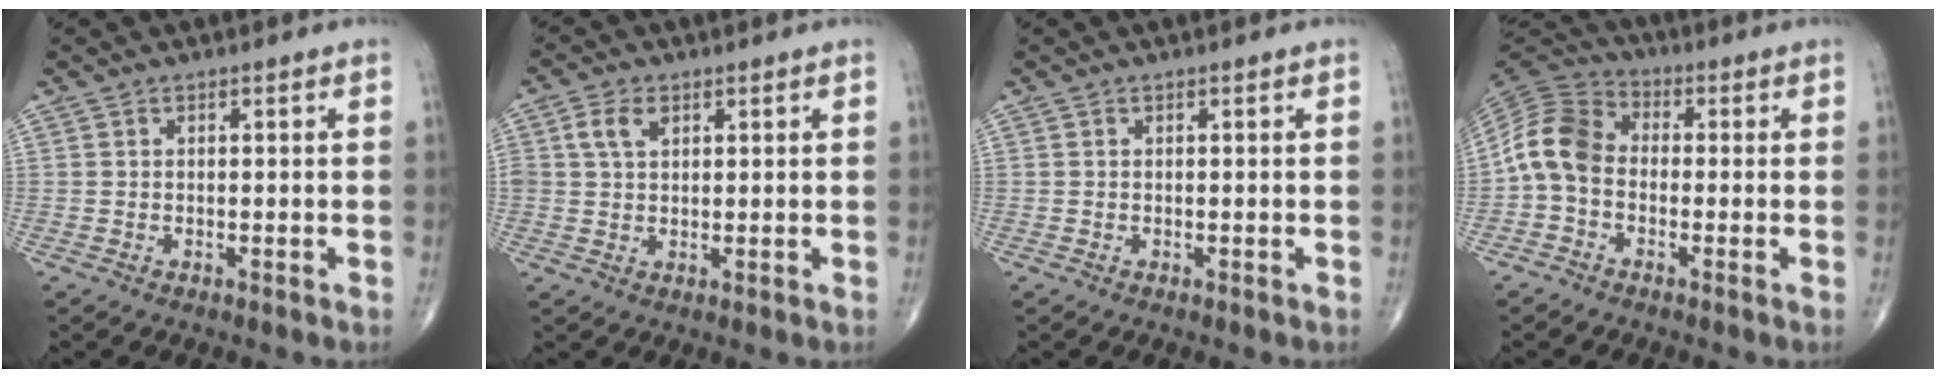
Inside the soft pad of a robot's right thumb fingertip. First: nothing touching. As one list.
[{"total": 4.3, "force": [1.7, 2.8, 2.8], "torque": [-0.053, 0.003, 0.033]}, {"total": 0.0}, {"total": 9.2, "force": [-1.4, 6.9, 6.0], "torque": [-0.109, 0.027, -0.046]}]